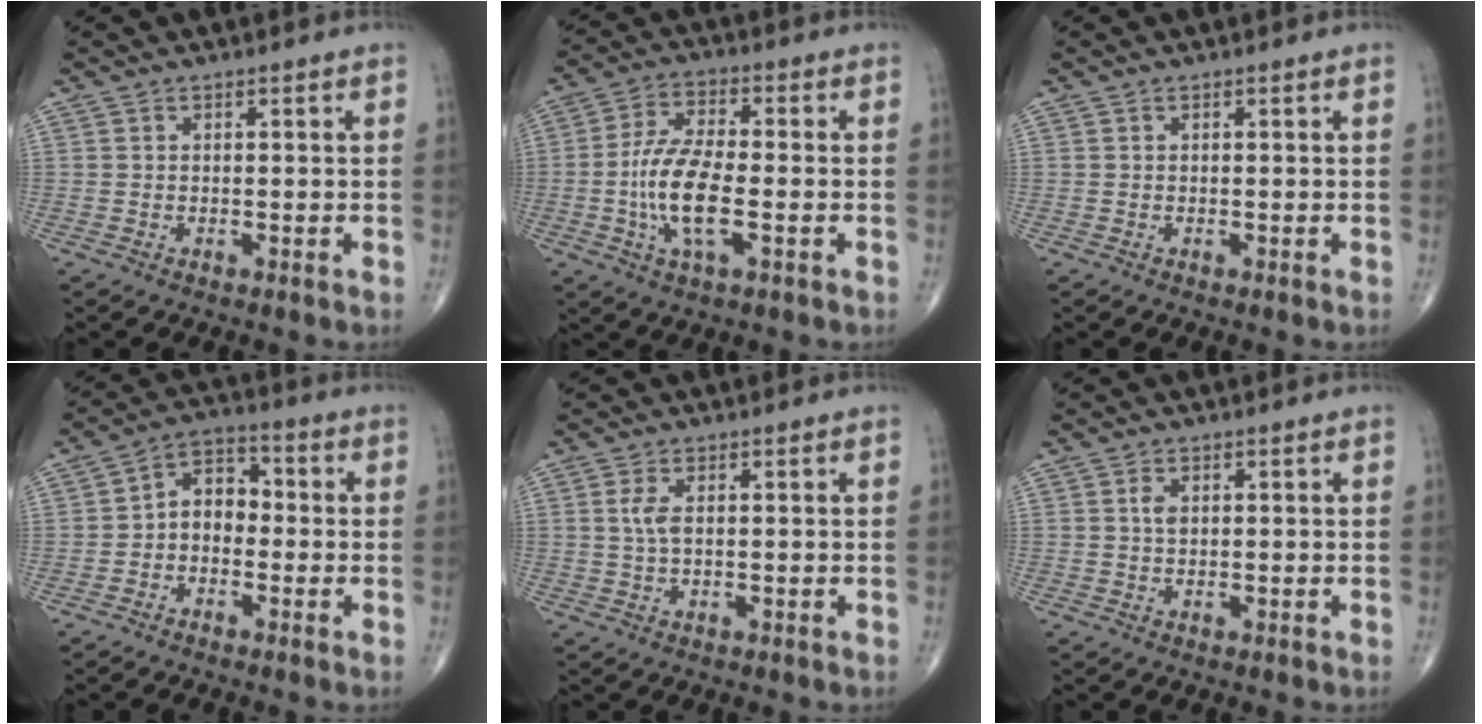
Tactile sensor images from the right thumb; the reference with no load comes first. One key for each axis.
{"total": 11.7, "fx": -2.3, "fy": 4.4, "fz": 10.6, "tx": -0.218, "ty": 0.010, "tz": -0.046}
{"total": 0.0}
{"total": 6.6, "fx": -1.1, "fy": 4.8, "fz": 4.4, "tx": -0.048, "ty": 0.030, "tz": -0.036}
{"total": 1.9, "fx": 0.4, "fy": 0.8, "fz": 1.7, "tx": -0.041, "ty": 0.004, "tz": 0.011}
{"total": 1.7, "fx": 0.4, "fy": 1.1, "fz": 1.3, "tx": -0.022, "ty": 0.001, "tz": 0.007}